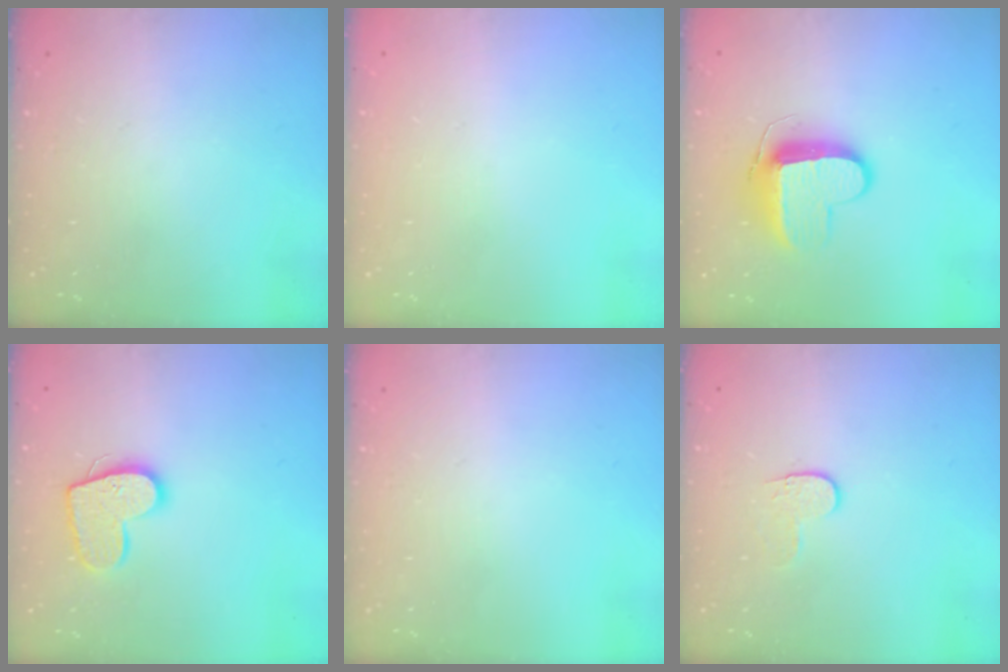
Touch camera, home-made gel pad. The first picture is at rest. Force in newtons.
{"total": 0.0}
{"total": 9.4, "press": 9.3, "slide": 1.3}
{"total": 13.0, "press": 13.0, "slide": 0.9}
{"total": 0.0}
{"total": 4.0, "press": 3.9, "slide": 0.5}